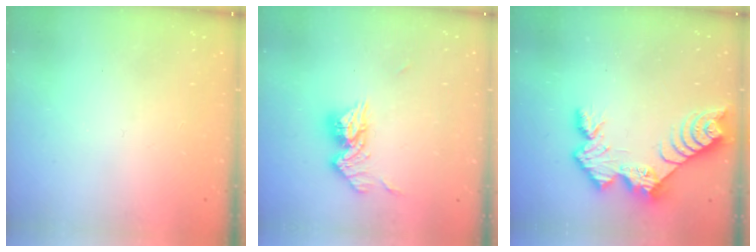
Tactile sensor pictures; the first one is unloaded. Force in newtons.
{"total": 10.9, "press": 10.9, "slide": 0.9}
{"total": 11.3, "press": 11.3, "slide": 0.4}